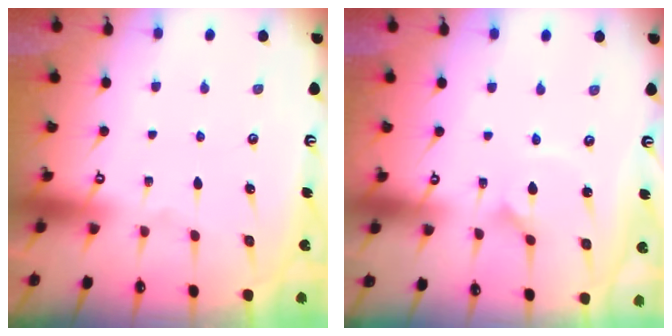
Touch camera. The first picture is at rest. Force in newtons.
{"total": 2.9, "press": 2.9, "slide": 0.3}